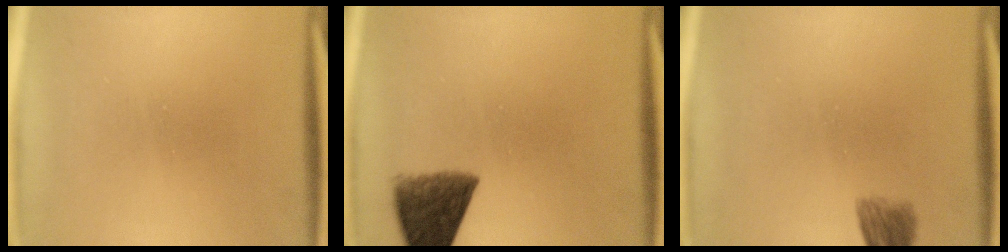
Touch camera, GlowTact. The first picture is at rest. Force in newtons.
{"total": 9.1}
{"total": 4.5}